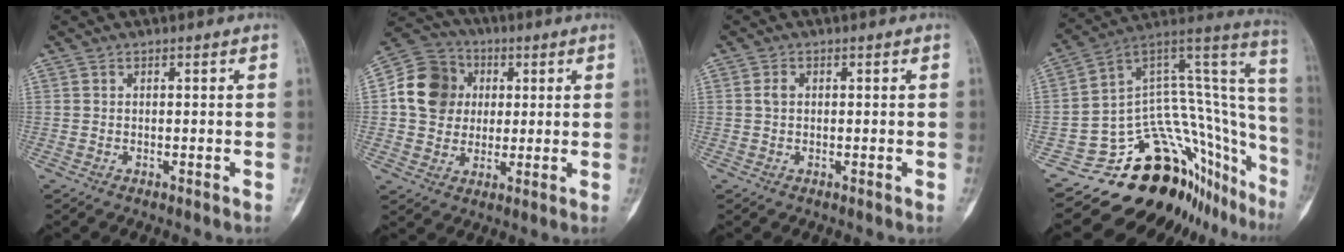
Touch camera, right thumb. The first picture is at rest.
{"total": 12.5, "force": [1.8, 11.1, 5.5], "torque": [-0.077, 0.010, 0.024]}
{"total": 1.5, "force": [0.2, 1.1, 1.0], "torque": [-0.015, 0.004, 0.004]}
{"total": 26.4, "force": [-17.5, 12.3, 15.5], "torque": [-0.090, 0.147, -0.238]}